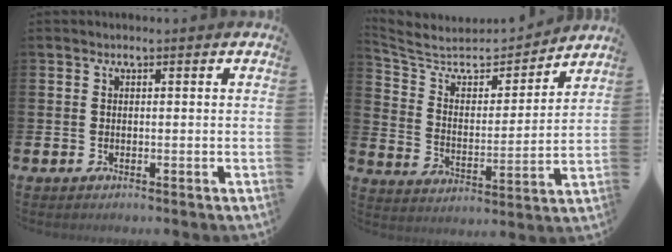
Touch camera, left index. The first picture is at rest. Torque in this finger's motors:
{"motor_torque": [0.11, -1.98, 0.06, 0.01]}